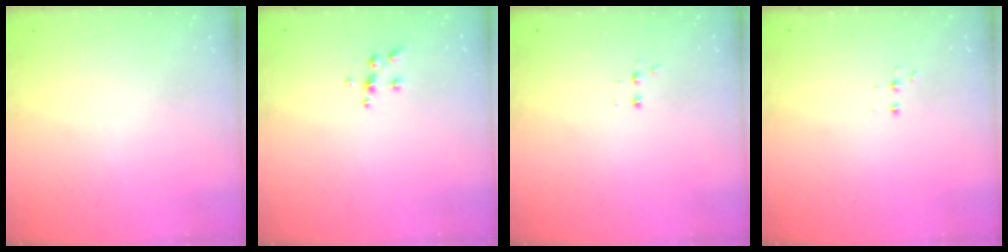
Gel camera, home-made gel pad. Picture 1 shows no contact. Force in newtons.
{"total": 5.2, "press": 5.2, "slide": 0.6}
{"total": 2.8, "press": 2.7, "slide": 0.5}
{"total": 3.0, "press": 2.9, "slide": 0.7}